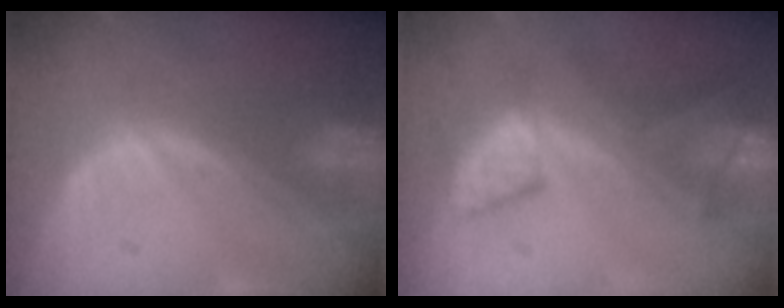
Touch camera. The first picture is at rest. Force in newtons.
{"total": 7.7, "press": 7.3, "slide": 2.6}